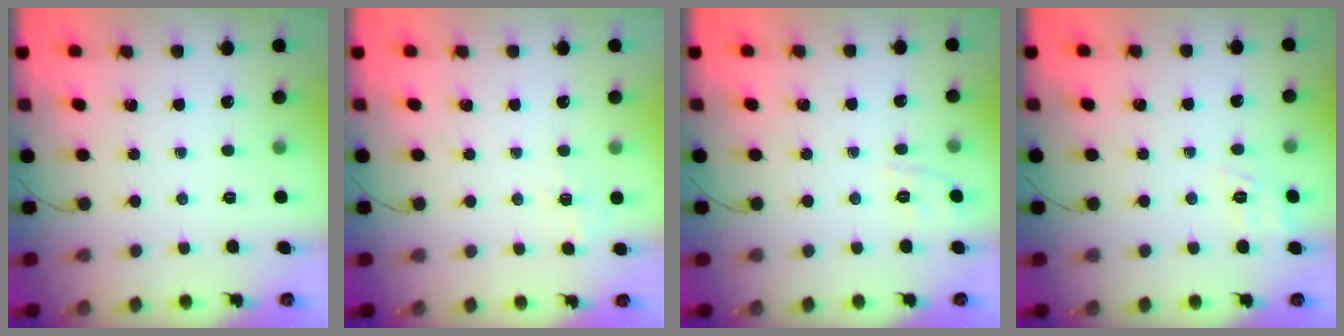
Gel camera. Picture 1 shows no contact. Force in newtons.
{"total": 1.9, "press": 0.8, "slide": 1.7}
{"total": 1.9, "press": 0.2, "slide": 1.9}
{"total": 4.9, "press": 4.5, "slide": 1.9}